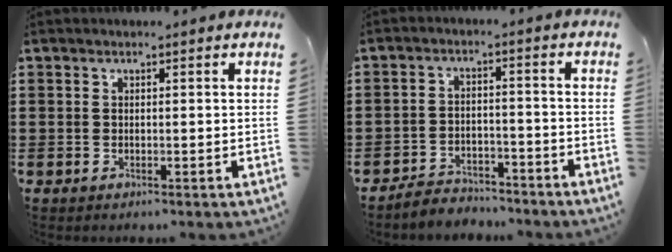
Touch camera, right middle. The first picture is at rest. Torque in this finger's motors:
{"motor_torque": [0.43, -0.33, 0.00, 0.01]}